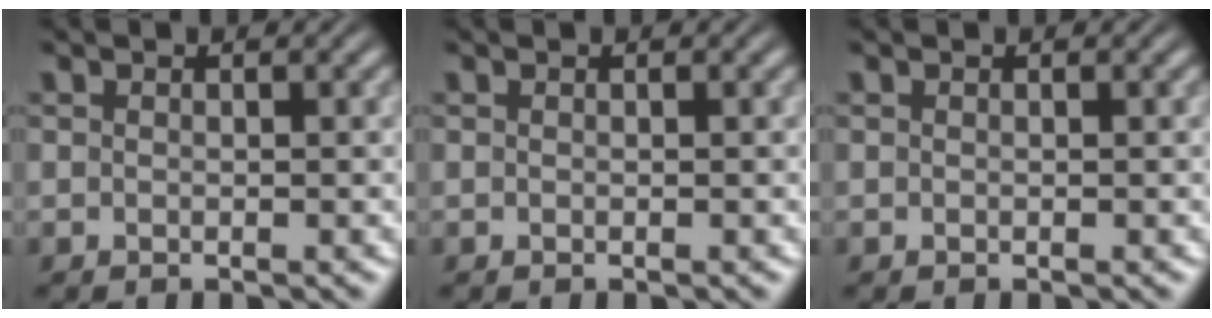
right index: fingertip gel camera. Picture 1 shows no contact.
{"total": 0.0}
{"total": 0.0}